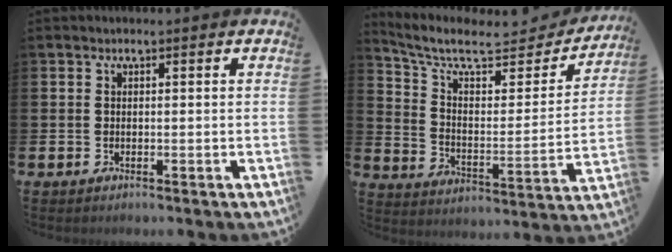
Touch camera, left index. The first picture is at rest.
{"total": 8.5, "force": [7.0, 3.0, 3.8], "torque": [-0.099, -0.051, 0.114]}